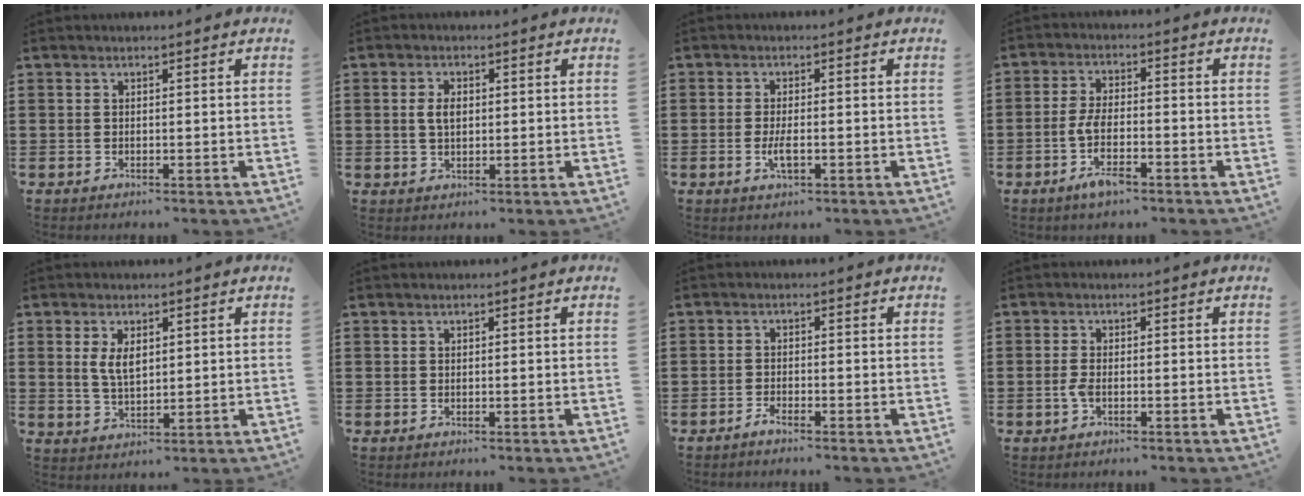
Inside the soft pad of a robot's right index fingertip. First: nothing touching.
{"total": 3.1, "force": [0.4, 1.7, 2.5], "torque": [-0.052, 0.009, 0.006]}
{"total": 3.0, "force": [-0.8, 0.9, 2.8], "torque": [-0.063, -0.007, -0.018]}
{"total": 5.5, "force": [-2.4, 2.1, 4.5], "torque": [-0.104, 0.001, -0.052]}
{"total": 3.9, "force": [1.1, 2.0, 3.2], "torque": [-0.060, 0.003, 0.018]}
{"total": 0.0}
{"total": 1.6, "force": [-1.5, -0.1, 0.6], "torque": [-0.020, -0.007, -0.029]}
{"total": 2.0, "force": [-0.7, 0.7, 1.8], "torque": [-0.048, -0.007, -0.017]}